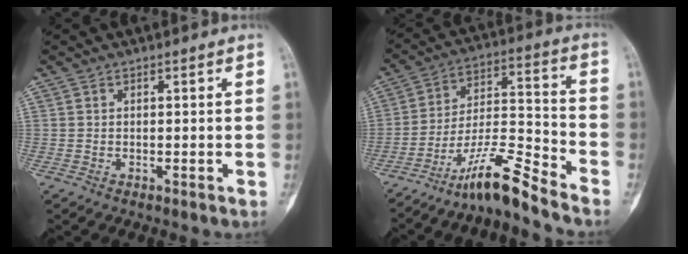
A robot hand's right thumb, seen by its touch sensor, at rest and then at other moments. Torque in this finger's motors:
{"motor_torque": [1.46, -0.29, 0.73, -1.45, 0.32]}